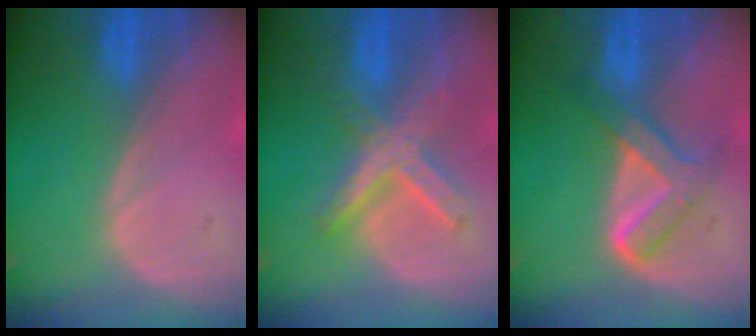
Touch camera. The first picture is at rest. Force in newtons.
{"total": 7.6, "press": 6.5, "slide": 3.8}
{"total": 5.8, "press": 5.8, "slide": 0.2}